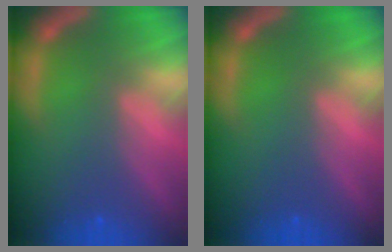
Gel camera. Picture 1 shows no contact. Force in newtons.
{"total": 0.0}